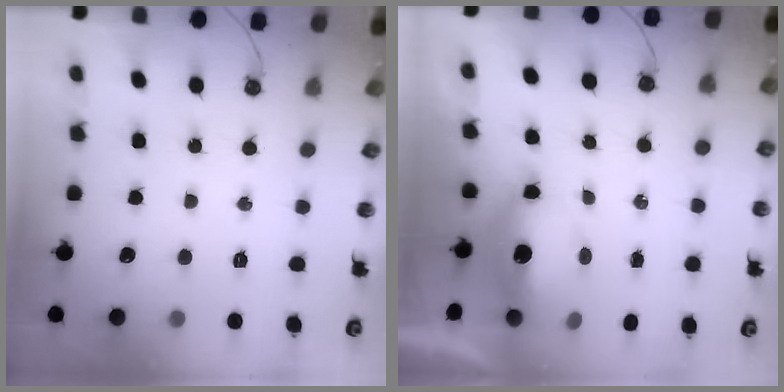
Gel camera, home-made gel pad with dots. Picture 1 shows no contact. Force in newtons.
{"total": 7.8, "press": 7.7, "slide": 0.8}